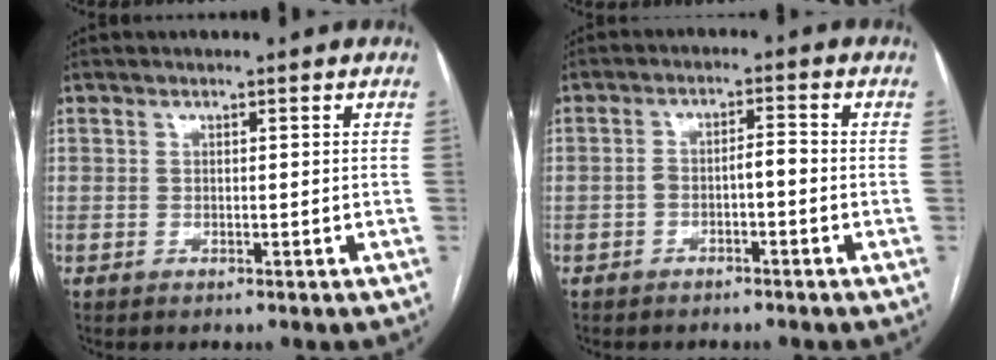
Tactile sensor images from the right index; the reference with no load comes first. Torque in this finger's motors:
{"motor_torque": [0.38, -0.16, 0.05, 0.06]}